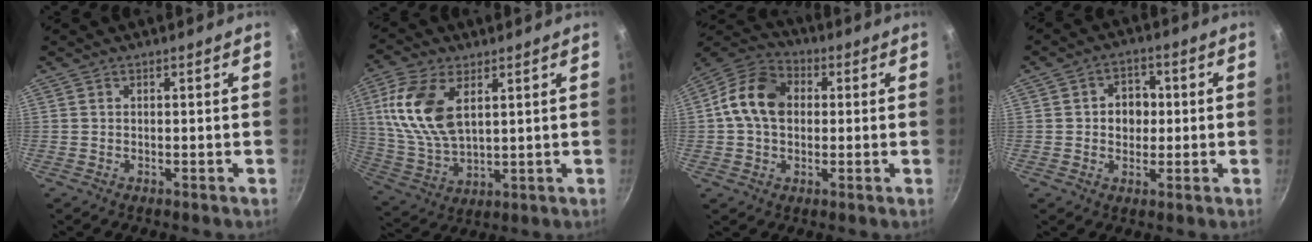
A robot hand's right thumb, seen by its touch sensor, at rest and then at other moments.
{"total": 14.6, "force": [4.6, 7.9, 11.4], "torque": [-0.226, -0.010, 0.099]}
{"total": 12.3, "force": [1.2, 9.2, 8.0], "torque": [-0.118, 0.022, 0.002]}
{"total": 6.1, "force": [0.4, 5.1, 3.4], "torque": [-0.016, 0.005, 0.000]}